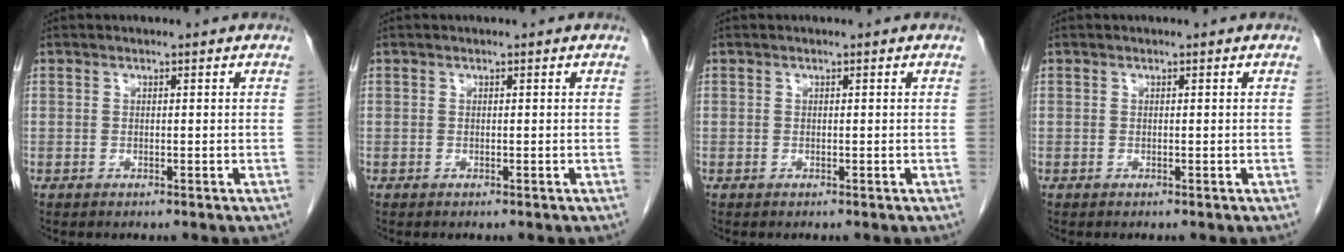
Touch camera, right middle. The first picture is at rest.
{"total": 0.0}
{"total": 0.0}
{"total": 0.0}